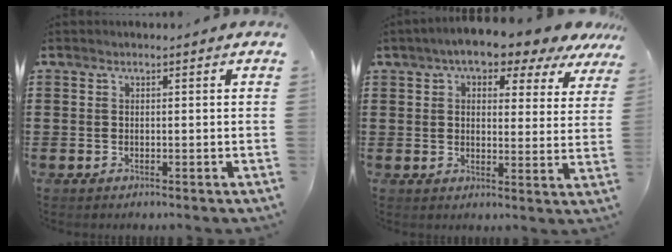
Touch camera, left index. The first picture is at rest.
{"total": 6.2, "force": [5.0, 1.7, 3.3], "torque": [-0.069, -0.021, 0.081]}